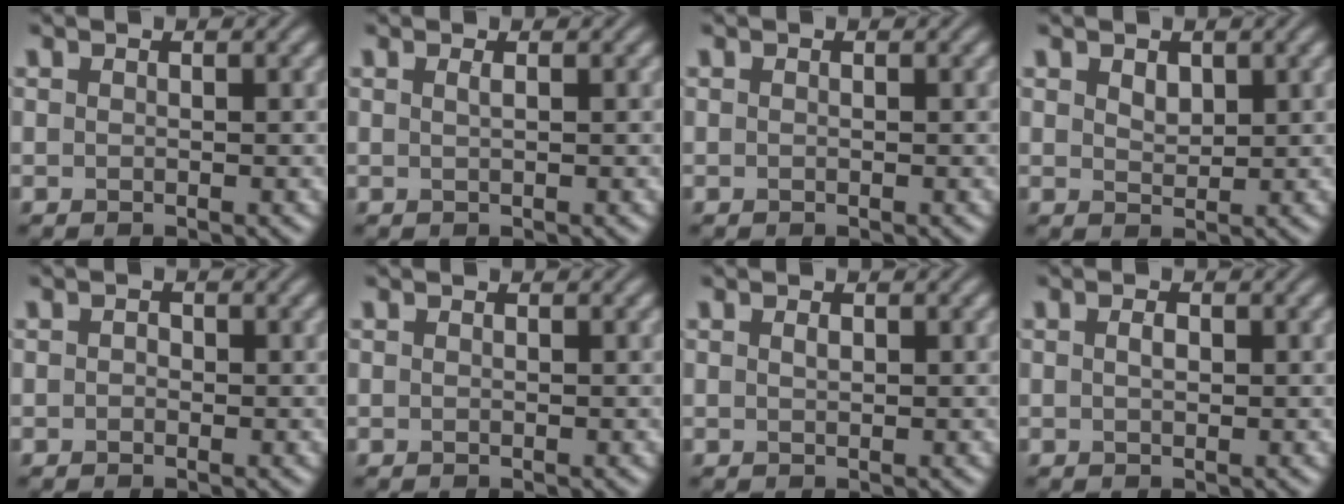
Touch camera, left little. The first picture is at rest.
{"total": 0.8, "force": [0.3, 0.3, 0.6], "torque": [-0.007, 0.003, 0.003]}
{"total": 0.0}
{"total": 1.5, "force": [0.8, 0.8, 0.8], "torque": [-0.015, -0.001, 0.019]}
{"total": 0.7, "force": [0.0, 0.6, 0.4], "torque": [-0.005, -0.003, -0.004]}
{"total": 0.0}
{"total": 0.6, "force": [0.2, 0.3, 0.4], "torque": [-0.010, 0.002, 0.004]}
{"total": 1.0, "force": [0.2, 0.5, 0.9], "torque": [-0.018, 0.002, 0.002]}